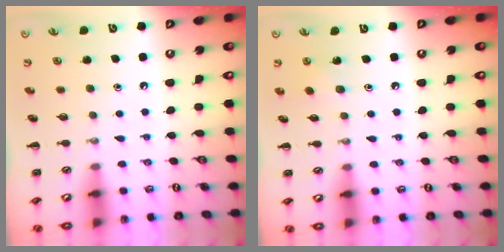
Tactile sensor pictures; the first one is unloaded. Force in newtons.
{"total": 2.4, "press": 2.3, "slide": 0.8}